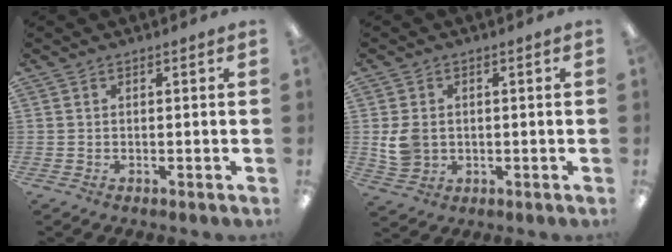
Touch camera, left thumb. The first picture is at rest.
{"total": 5.9, "force": [0.2, 5.1, 2.9], "torque": [-0.061, 0.005, 0.005]}